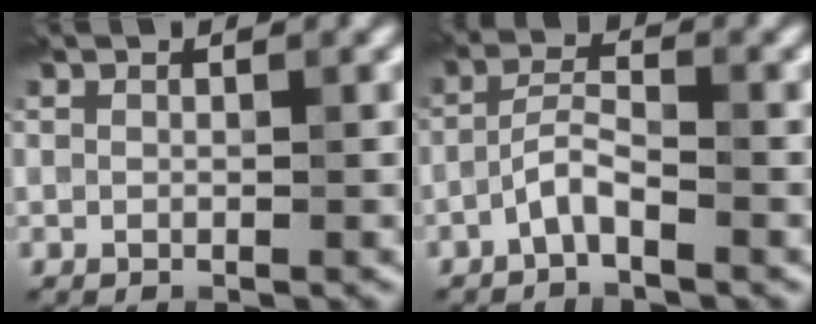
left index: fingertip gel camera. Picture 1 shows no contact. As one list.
[{"total": 2.5, "force": [-1.6, 0.6, 1.8], "torque": [-0.039, 0.009, -0.039]}]